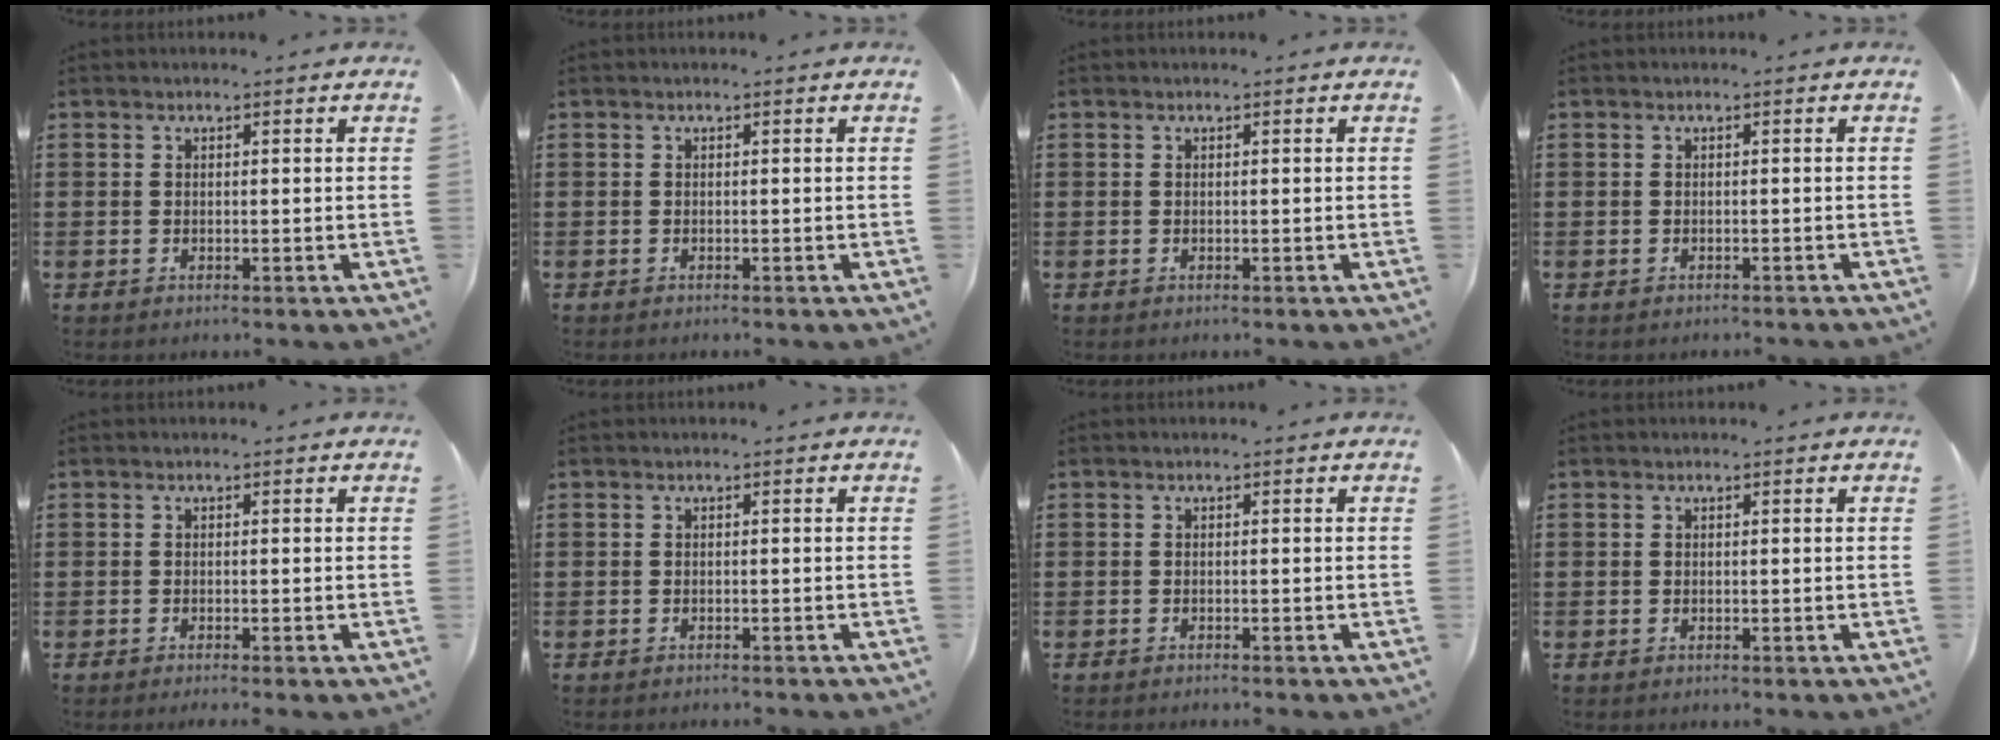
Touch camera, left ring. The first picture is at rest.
{"total": 0.0}
{"total": 0.0}
{"total": 0.6, "force": [-0.5, 0.0, 0.1], "torque": [-0.004, -0.003, -0.010]}
{"total": 0.6, "force": [-0.5, -0.1, 0.4], "torque": [-0.008, -0.001, -0.010]}
{"total": 0.5, "force": [-0.5, 0.0, 0.1], "torque": [-0.005, -0.003, -0.010]}
{"total": 0.6, "force": [-0.5, 0.0, 0.2], "torque": [-0.005, -0.003, -0.010]}
{"total": 0.0}